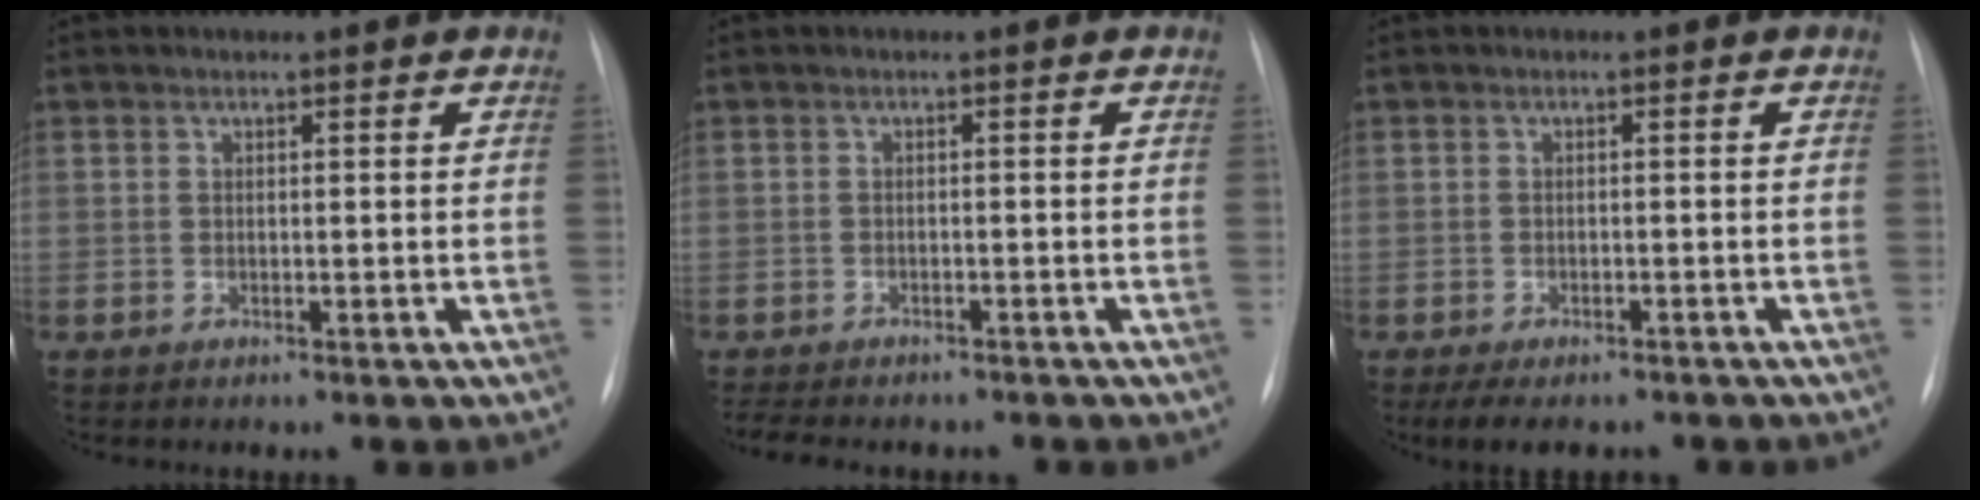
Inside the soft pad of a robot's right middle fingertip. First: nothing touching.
{"total": 8.6, "force": [-7.4, 2.7, 3.5], "torque": [-0.061, -0.003, -0.095]}
{"total": 7.0, "force": [-5.6, 2.8, 3.2], "torque": [-0.047, -0.009, -0.074]}